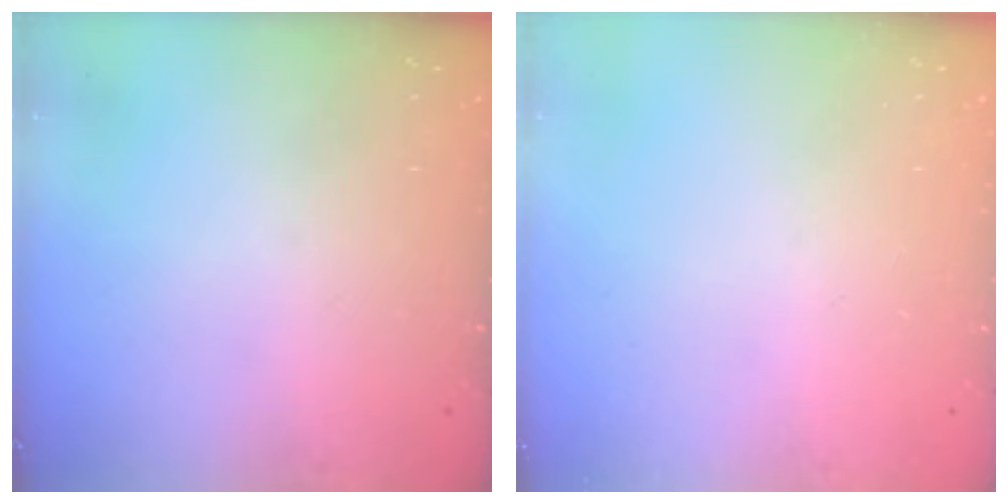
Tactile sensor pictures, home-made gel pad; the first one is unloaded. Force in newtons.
{"total": 0.0}